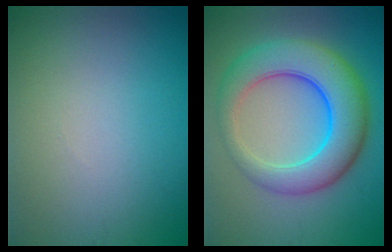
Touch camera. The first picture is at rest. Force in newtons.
{"total": 8.5, "press": 8.5, "slide": 0.2}